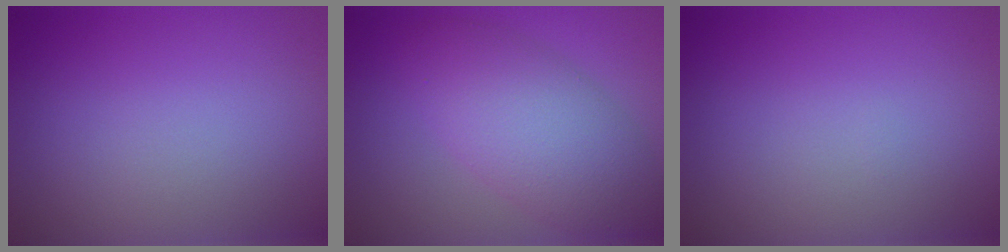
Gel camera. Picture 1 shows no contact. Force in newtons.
{"total": 6.8, "press": 6.8, "slide": 0.1}
{"total": 0.0}